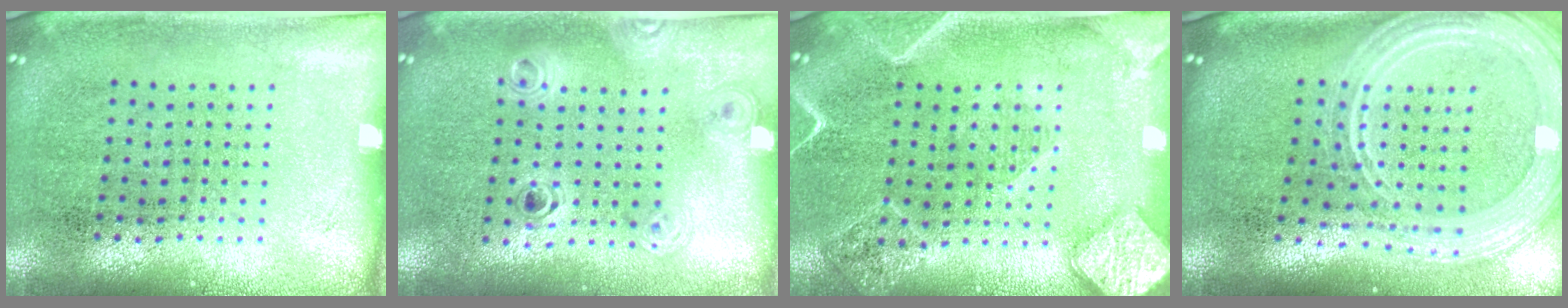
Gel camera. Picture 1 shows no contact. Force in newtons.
{"total": 1.2, "press": 1.1, "slide": 0.5}
{"total": 2.4, "press": 2.2, "slide": 0.9}
{"total": 3.1, "press": 2.5, "slide": 1.9}